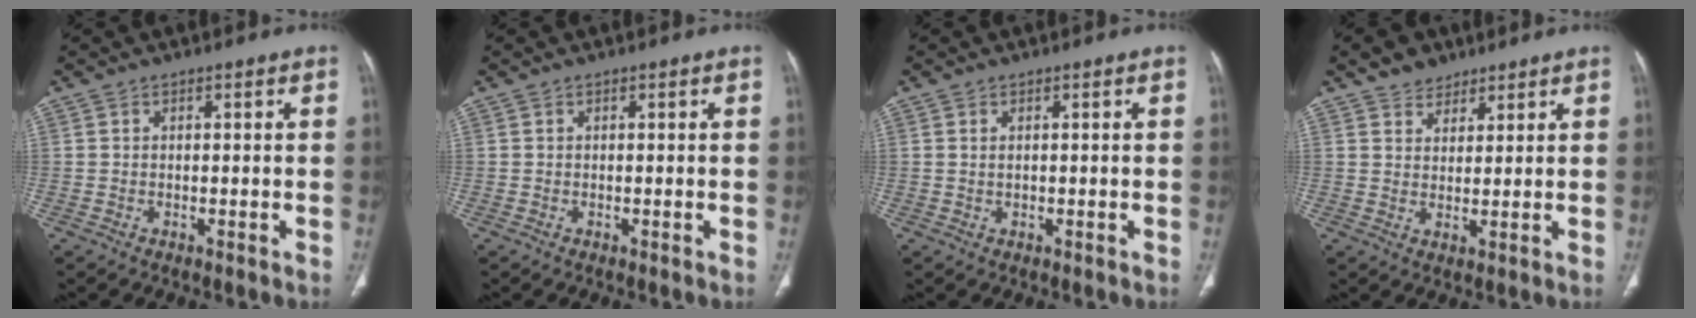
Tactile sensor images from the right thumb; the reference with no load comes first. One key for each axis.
{"total": 0.0}
{"total": 0.8, "fx": 0.2, "fy": 0.4, "fz": 0.7, "tx": -0.015, "ty": 0.000, "tz": 0.008}
{"total": 5.2, "fx": 3.7, "fy": 3.4, "fz": 1.3, "tx": 0.000, "ty": -0.022, "tz": 0.062}